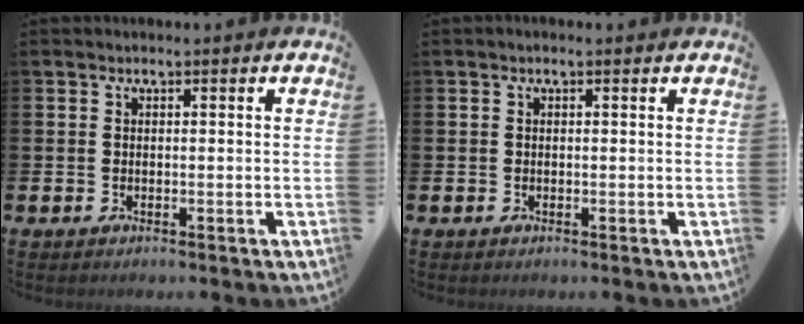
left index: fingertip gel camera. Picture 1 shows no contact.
{"total": 0.0}